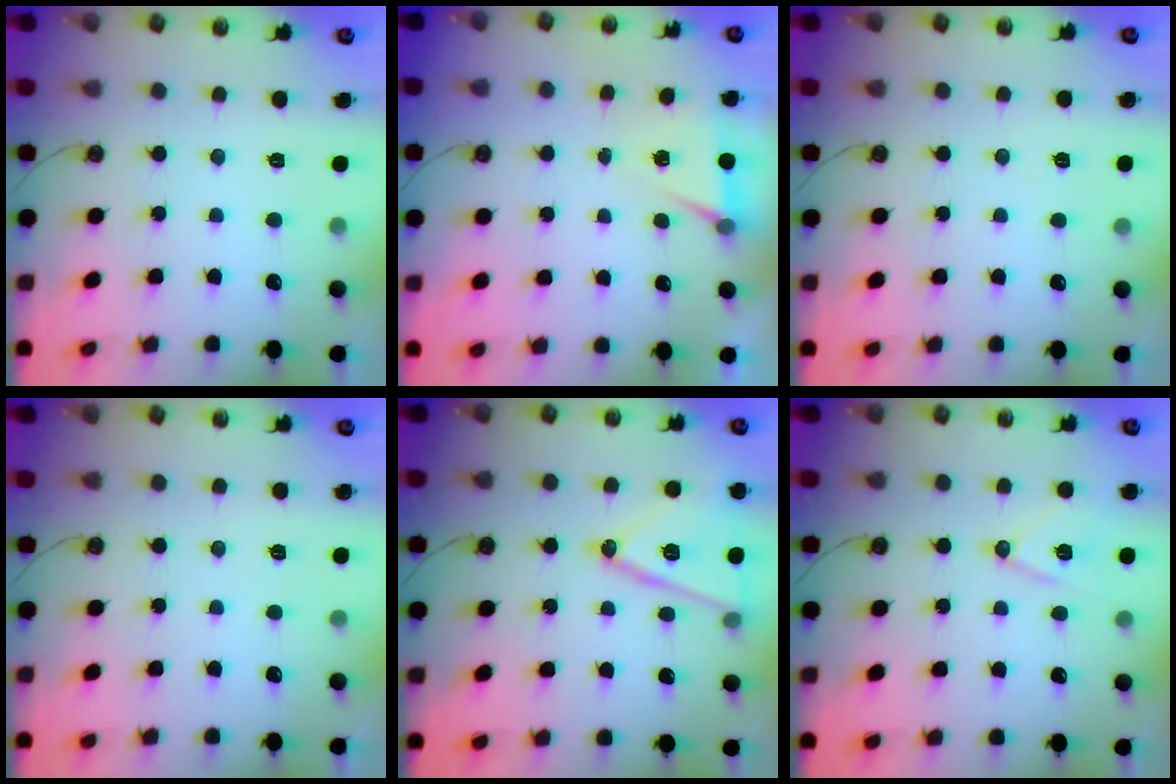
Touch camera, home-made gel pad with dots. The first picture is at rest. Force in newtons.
{"total": 4.9, "press": 2.1, "slide": 4.5}
{"total": 5.1, "press": 2.6, "slide": 4.4}
{"total": 5.1, "press": 2.6, "slide": 4.4}
{"total": 15.6, "press": 15.2, "slide": 3.4}
{"total": 11.1, "press": 10.5, "slide": 3.5}